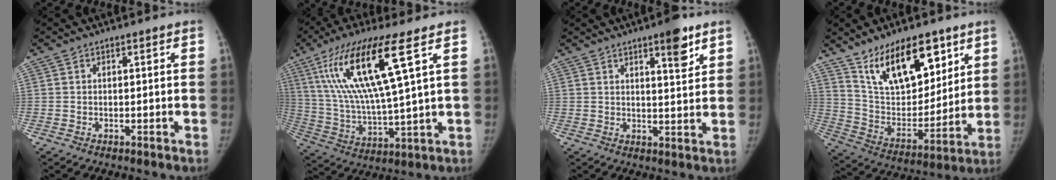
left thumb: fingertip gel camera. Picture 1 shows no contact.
{"total": 19.0, "force": [8.0, 2.9, 16.9], "torque": [-0.345, -0.025, 0.150]}
{"total": 6.5, "force": [4.0, 1.7, 4.8], "torque": [-0.056, -0.024, 0.055]}
{"total": 19.1, "force": [11.6, 9.3, 12.0], "torque": [-0.145, -0.064, 0.216]}